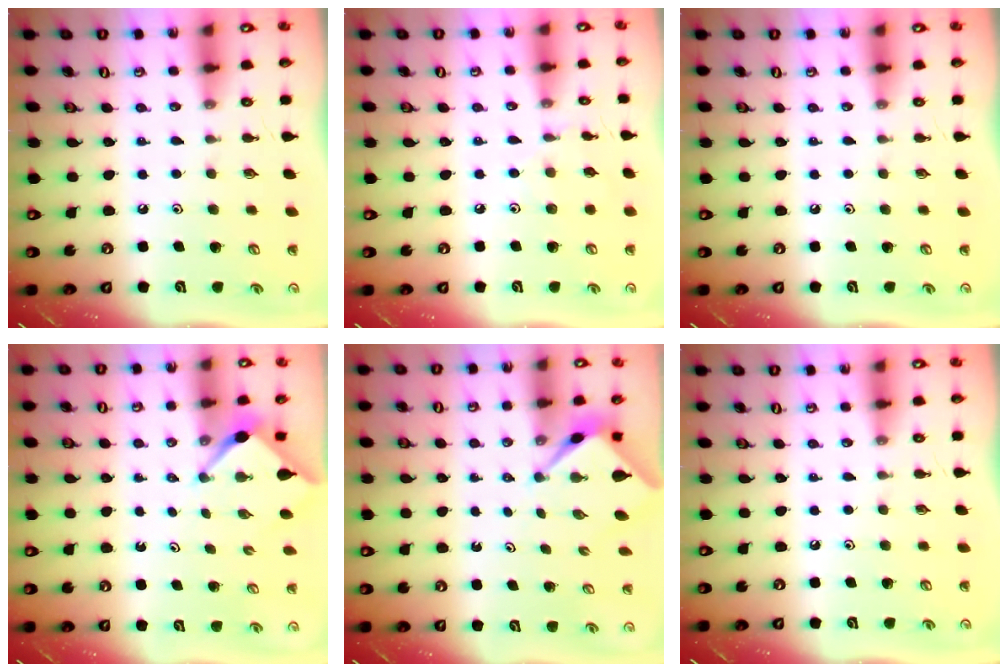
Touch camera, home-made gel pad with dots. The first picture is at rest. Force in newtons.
{"total": 4.3, "press": 4.3, "slide": 0.5}
{"total": 0.0}
{"total": 2.6, "press": 2.6, "slide": 0.3}
{"total": 2.4, "press": 2.4, "slide": 0.3}
{"total": 0.0}